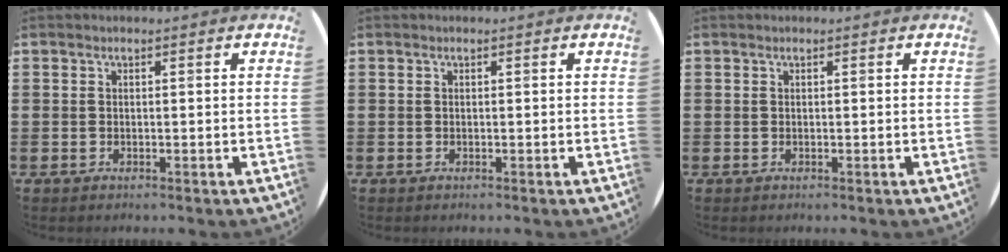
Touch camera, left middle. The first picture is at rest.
{"total": 0.0}
{"total": 0.0}